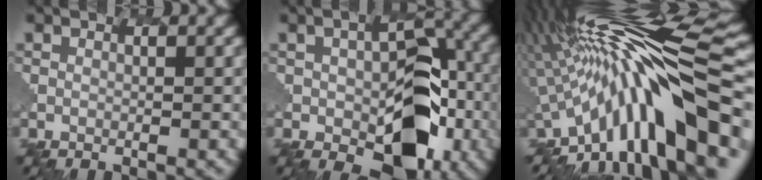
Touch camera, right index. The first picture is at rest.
{"total": 9.4, "force": [-2.5, 6.3, 6.5], "torque": [-0.125, -0.022, -0.041]}
{"total": 10.4, "force": [-3.2, 2.5, 9.6], "torque": [-0.161, 0.040, -0.070]}